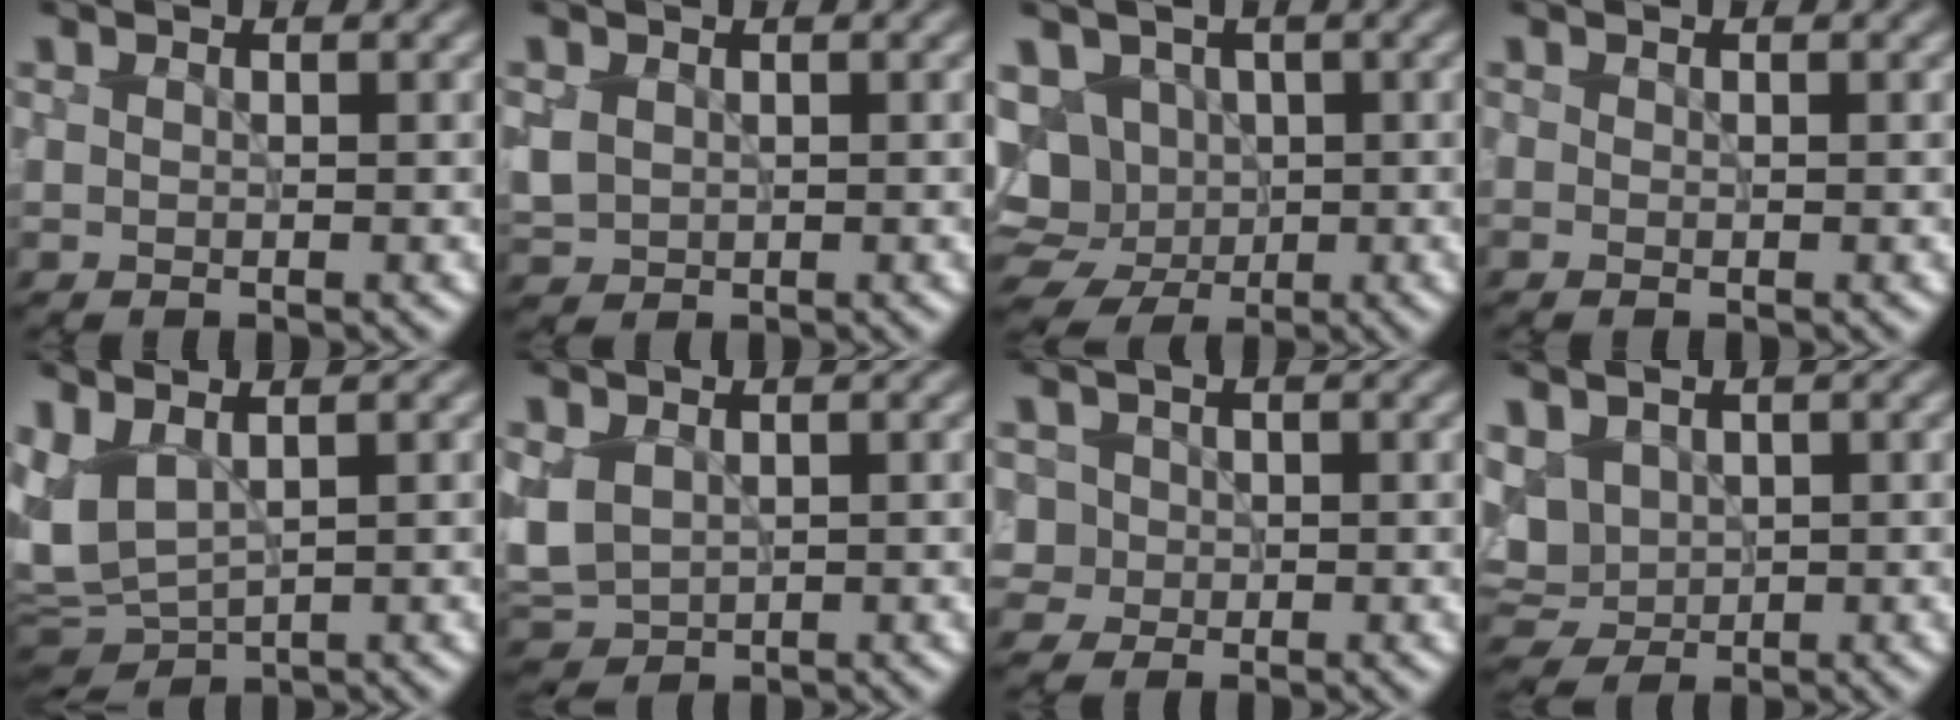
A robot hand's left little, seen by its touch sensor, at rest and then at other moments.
{"total": 2.2, "force": [0.5, 1.7, 1.1], "torque": [-0.032, -0.002, 0.014]}
{"total": 10.4, "force": [-0.8, 9.2, 4.8], "torque": [-0.078, 0.005, -0.036]}
{"total": 0.0}
{"total": 4.8, "force": [1.2, 2.5, 4.0], "torque": [-0.095, 0.002, 0.026]}
{"total": 3.4, "force": [0.6, 2.5, 2.2], "torque": [-0.056, -0.006, 0.015]}
{"total": 2.5, "force": [0.4, 2.3, 0.6], "torque": [-0.006, 0.008, 0.013]}
{"total": 4.4, "force": [1.3, 3.3, 2.5], "torque": [-0.070, -0.002, 0.034]}